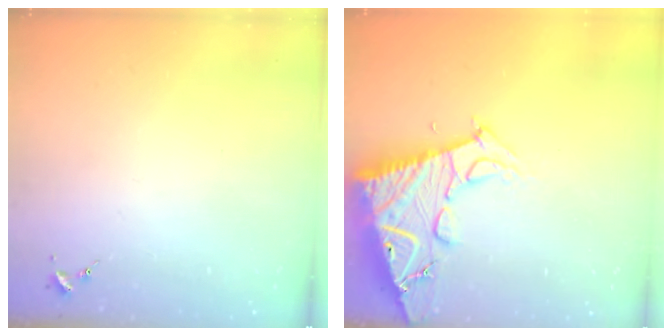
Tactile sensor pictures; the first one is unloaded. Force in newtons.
{"total": 20.6, "press": 20.5, "slide": 2.0}